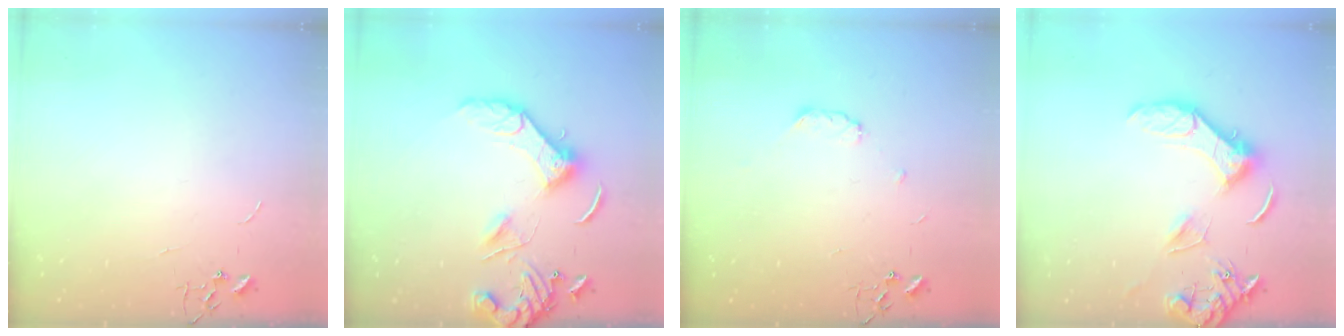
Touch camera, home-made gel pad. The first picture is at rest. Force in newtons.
{"total": 13.5, "press": 13.4, "slide": 1.7}
{"total": 5.0, "press": 4.9, "slide": 0.6}
{"total": 14.7, "press": 14.7, "slide": 1.4}